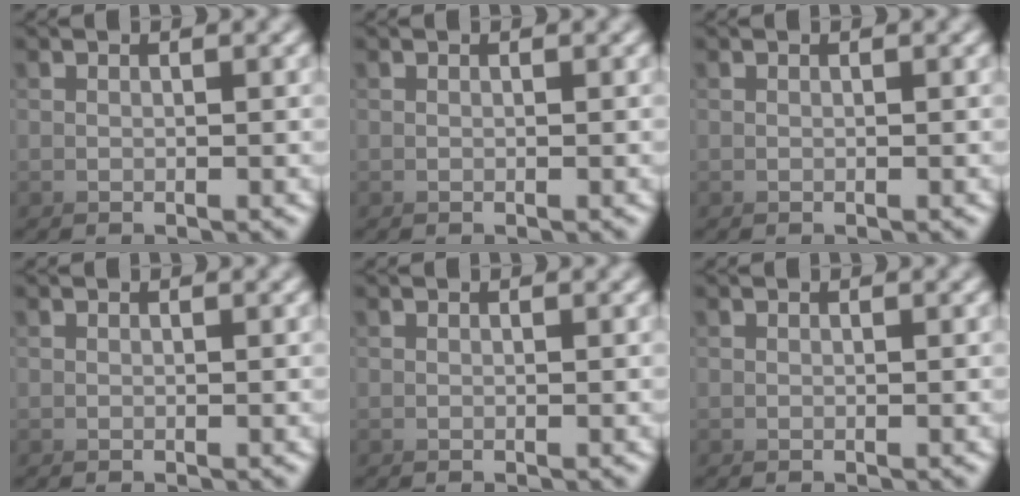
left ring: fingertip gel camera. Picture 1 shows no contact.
{"total": 0.0}
{"total": 0.0}
{"total": 0.0}
{"total": 0.0}
{"total": 0.0}